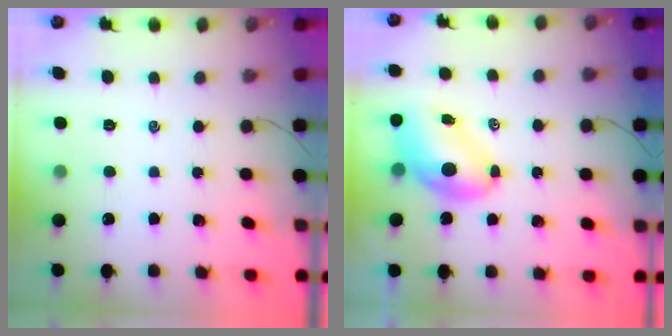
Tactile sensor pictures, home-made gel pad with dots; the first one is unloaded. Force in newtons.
{"total": 7.5, "press": 7.3, "slide": 1.5}